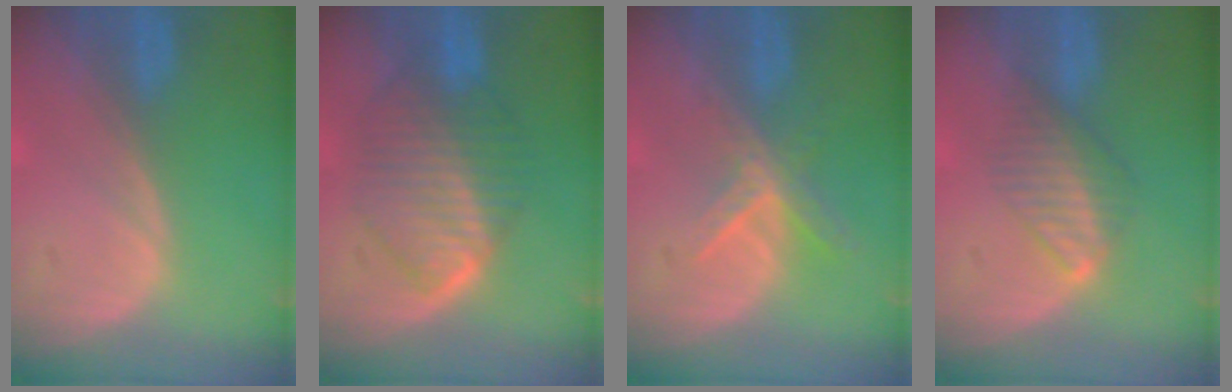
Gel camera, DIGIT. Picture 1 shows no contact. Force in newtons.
{"total": 8.1, "press": 8.1, "slide": 0.4}
{"total": 5.6, "press": 4.9, "slide": 2.7}
{"total": 4.1, "press": 4.1, "slide": 0.8}